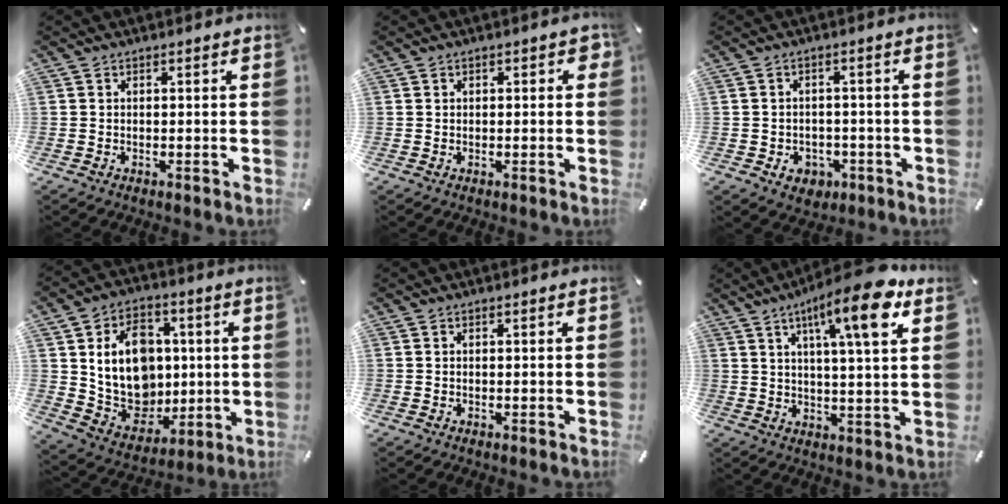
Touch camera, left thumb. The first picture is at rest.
{"total": 1.5, "force": [0.2, 1.1, 1.0], "torque": [-0.003, 0.001, -0.001]}
{"total": 4.5, "force": [-1.5, 3.9, 1.7], "torque": [-0.013, 0.003, -0.027]}
{"total": 16.8, "force": [2.2, 14.0, 9.0], "torque": [-0.154, -0.005, 0.053]}
{"total": 0.0}
{"total": 15.3, "force": [8.0, 3.3, 12.6], "torque": [-0.198, -0.025, 0.121]}